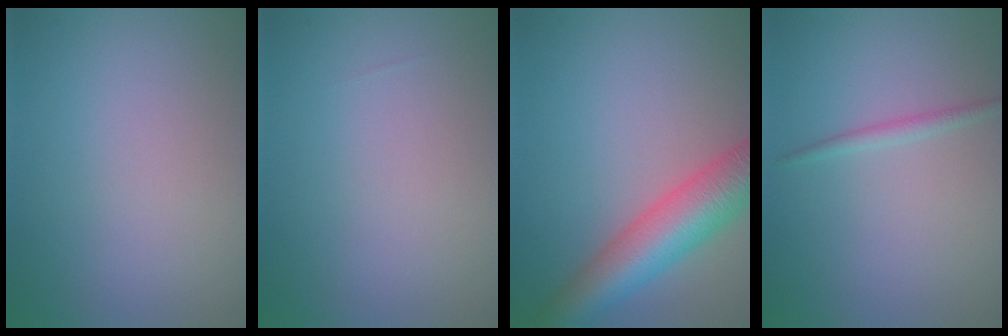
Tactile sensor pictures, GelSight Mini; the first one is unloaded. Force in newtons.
{"total": 0.0}
{"total": 8.0, "press": 8.0, "slide": 0.3}
{"total": 1.0, "press": 1.0, "slide": 0.0}